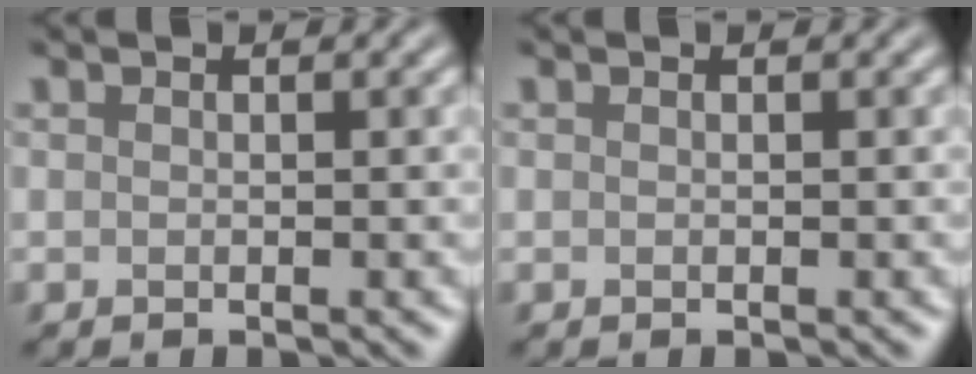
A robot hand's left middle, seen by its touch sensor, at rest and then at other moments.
{"total": 0.0}